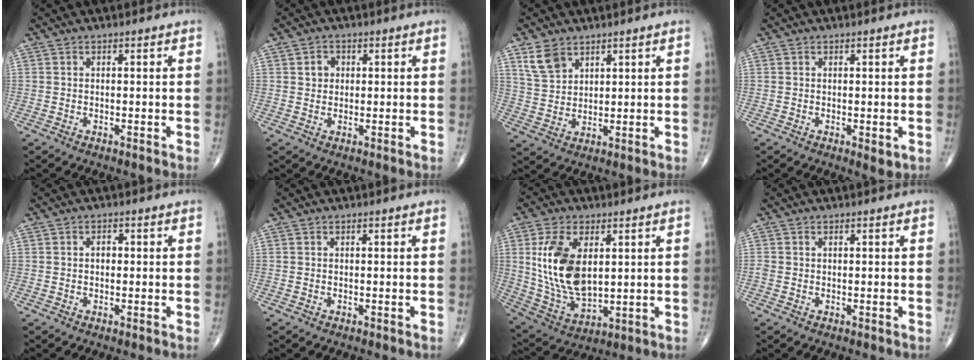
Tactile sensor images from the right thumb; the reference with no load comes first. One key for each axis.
{"total": 2.7, "fx": 0.7, "fy": 2.4, "fz": 1.2, "tx": -0.006, "ty": 0.000, "tz": 0.009}
{"total": 6.0, "fx": 3.8, "fy": 3.8, "fz": 2.7, "tx": -0.040, "ty": -0.016, "tz": 0.082}
{"total": 1.7, "fx": -0.2, "fy": 0.8, "fz": 1.5, "tx": -0.018, "ty": -0.007, "tz": -0.001}
{"total": 1.5, "fx": 0.1, "fy": 1.1, "fz": 1.0, "tx": -0.008, "ty": 0.005, "tz": -0.001}
{"total": 0.0}
{"total": 15.6, "fx": 3.2, "fy": 8.8, "fz": 12.5, "tx": -0.233, "ty": -0.017, "tz": 0.076}
{"total": 0.5, "fx": 0.1, "fy": 0.4, "fz": 0.2, "tx": -0.001, "ty": 0.001, "tz": 0.001}